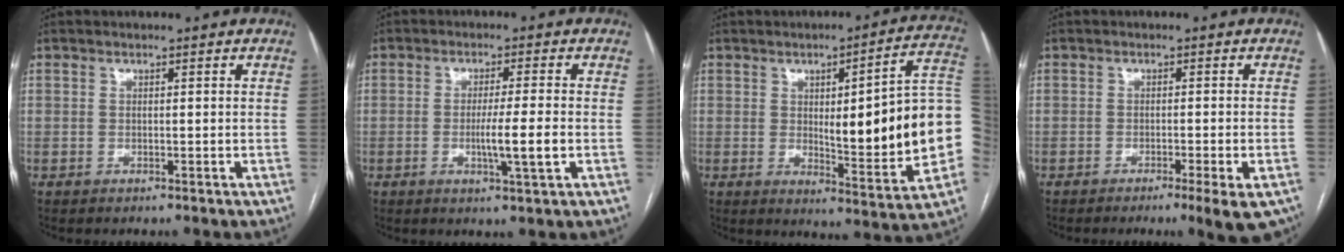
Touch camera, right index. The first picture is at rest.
{"total": 6.0, "force": [-1.4, -0.4, 5.8], "torque": [-0.101, -0.011, -0.023]}
{"total": 17.2, "force": [-0.9, 3.1, 16.9], "torque": [-0.172, 0.024, 0.001]}
{"total": 6.0, "force": [-3.7, 0.3, 4.7], "torque": [-0.045, -0.010, -0.050]}